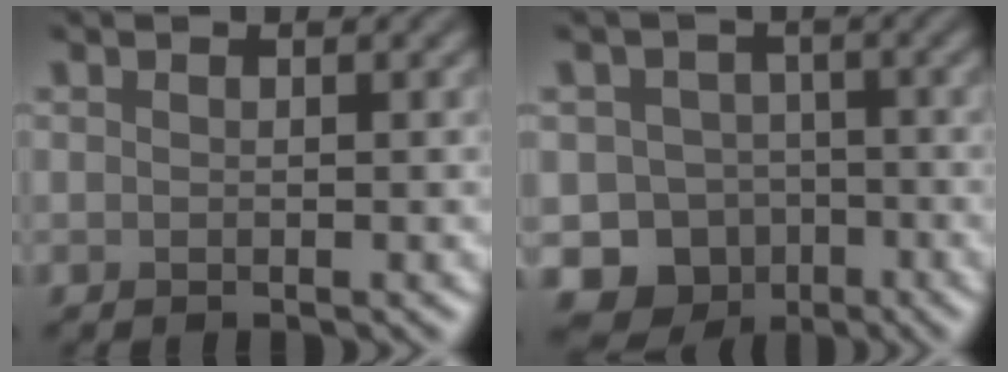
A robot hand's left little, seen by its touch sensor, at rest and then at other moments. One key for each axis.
{"total": 10.9, "fx": -6.0, "fy": 8.9, "fz": 1.6, "tx": -0.010, "ty": -0.041, "tz": -0.105}